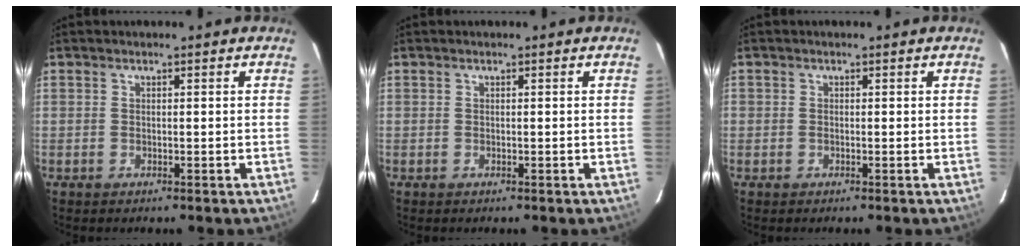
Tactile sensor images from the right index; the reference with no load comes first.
{"total": 0.0}
{"total": 1.1, "force": [0.4, 1.0, 0.3], "torque": [-0.003, 0.011, 0.008]}